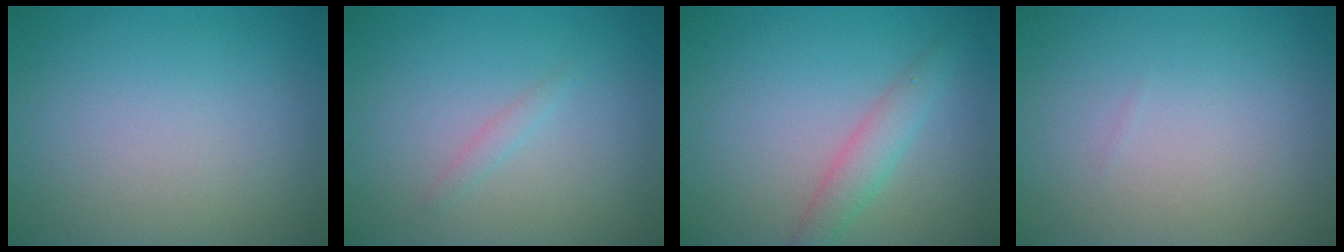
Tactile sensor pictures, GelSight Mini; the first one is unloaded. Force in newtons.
{"total": 0.8, "press": 0.8, "slide": 0.1}
{"total": 2.3, "press": 2.3, "slide": 0.0}
{"total": 0.0}